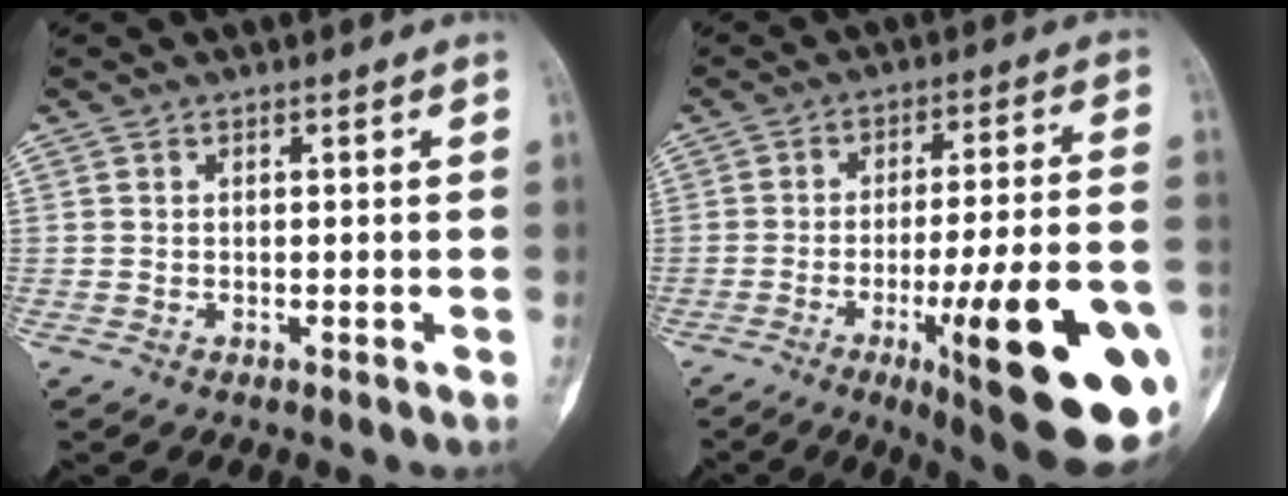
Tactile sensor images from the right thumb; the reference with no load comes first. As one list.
[{"total": 24.7, "force": [-8.6, 4.9, 22.6], "torque": [-0.268, 0.009, -0.112]}]